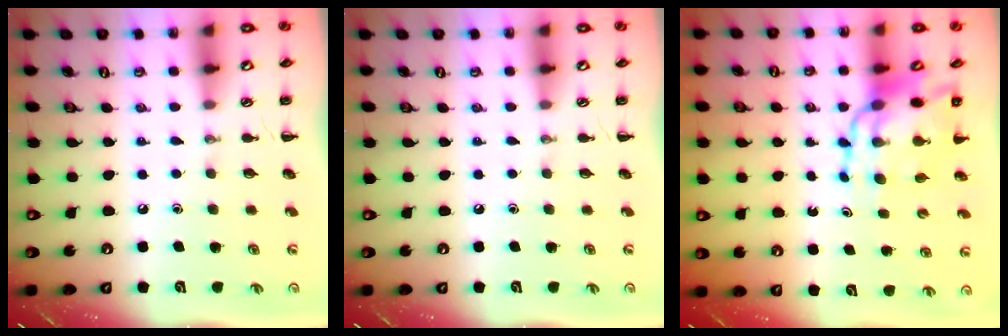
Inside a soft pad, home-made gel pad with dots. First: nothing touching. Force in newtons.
{"total": 0.0}
{"total": 12.1, "press": 11.7, "slide": 3.2}